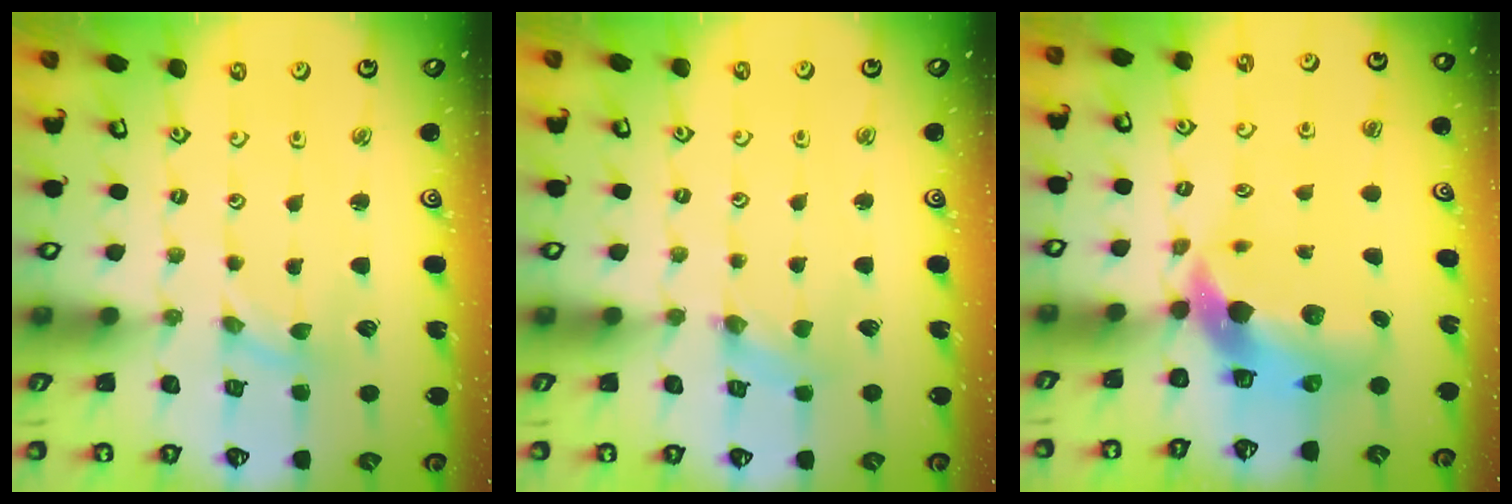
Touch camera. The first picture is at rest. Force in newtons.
{"total": 0.0}
{"total": 9.4, "press": 9.3, "slide": 1.3}